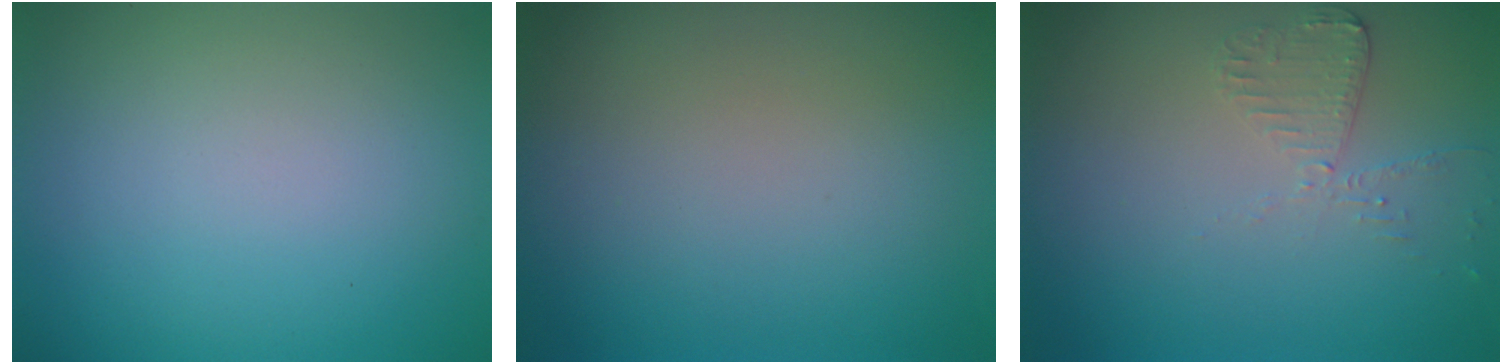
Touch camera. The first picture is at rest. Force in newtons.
{"total": 0.0}
{"total": 2.0, "press": 2.0, "slide": 0.3}